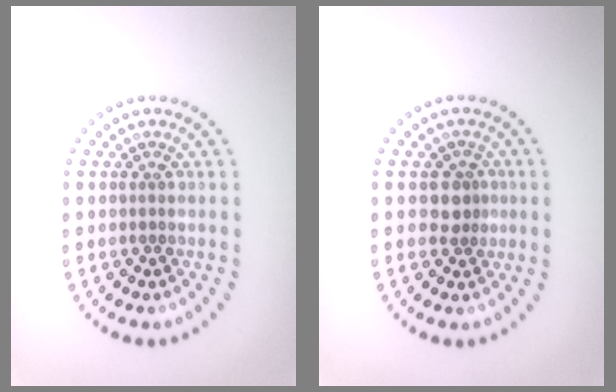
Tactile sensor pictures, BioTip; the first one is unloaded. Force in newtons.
{"total": 1.9, "press": 1.6, "slide": 1.0}